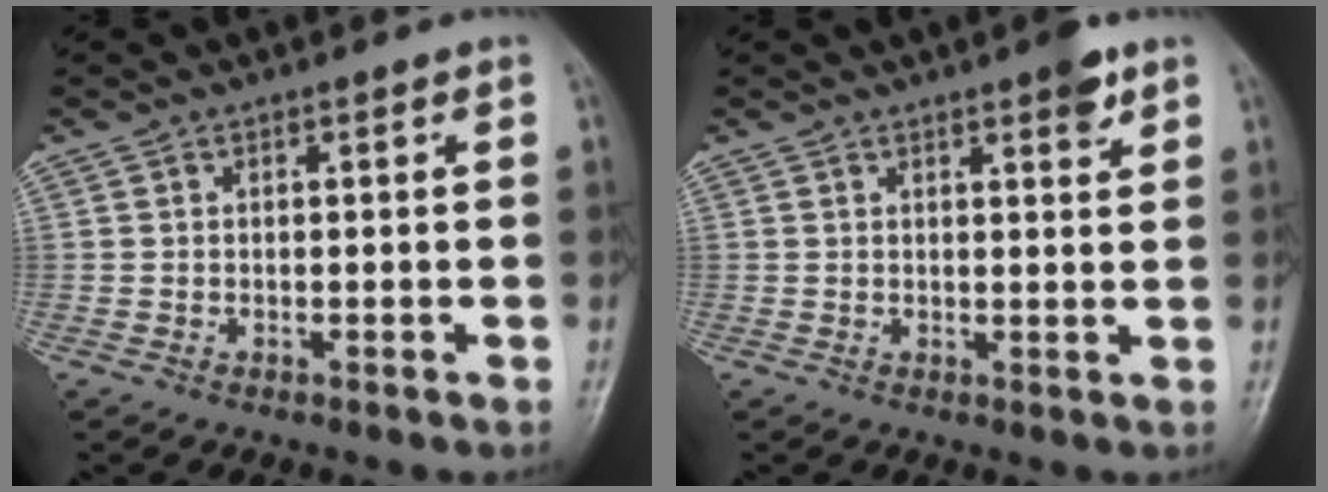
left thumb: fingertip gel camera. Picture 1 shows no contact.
{"total": 3.7, "force": [2.3, 1.0, 2.7], "torque": [-0.030, -0.012, 0.028]}